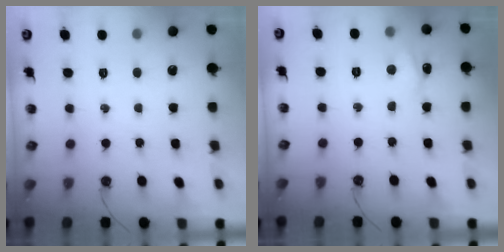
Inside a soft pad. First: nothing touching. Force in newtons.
{"total": 2.9, "press": 2.8, "slide": 0.3}